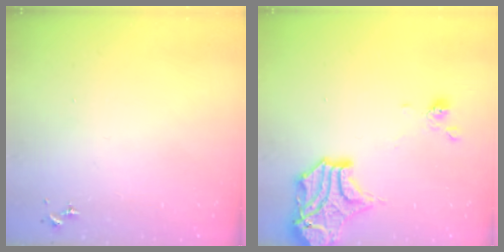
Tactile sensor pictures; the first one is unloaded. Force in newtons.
{"total": 16.4, "press": 16.1, "slide": 3.1}